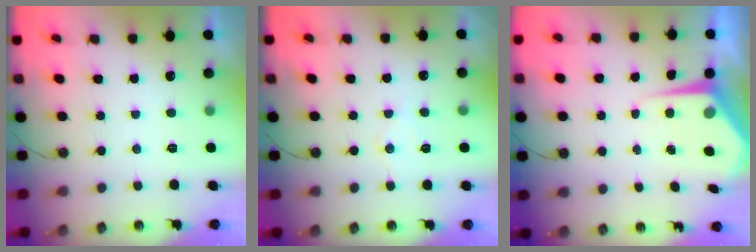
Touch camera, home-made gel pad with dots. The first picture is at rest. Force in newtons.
{"total": 7.0, "press": 7.0, "slide": 0.6}
{"total": 5.9, "press": 5.9, "slide": 0.4}